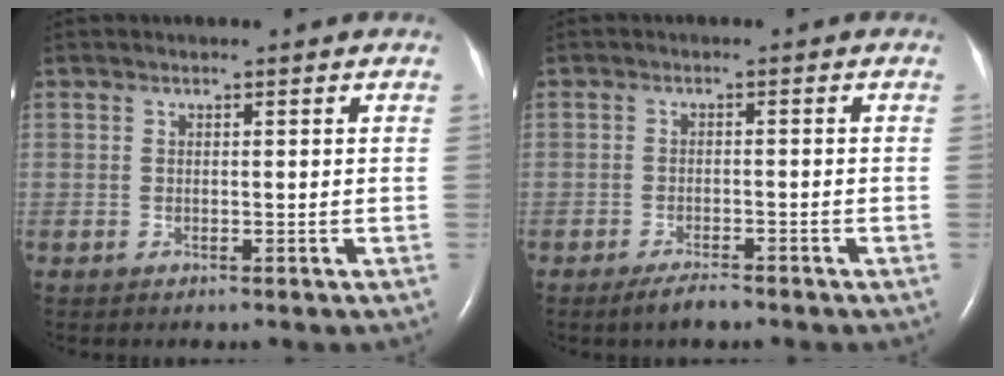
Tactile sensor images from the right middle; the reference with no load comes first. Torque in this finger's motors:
{"motor_torque": [0.29, -0.31, 0.01, 0.01]}